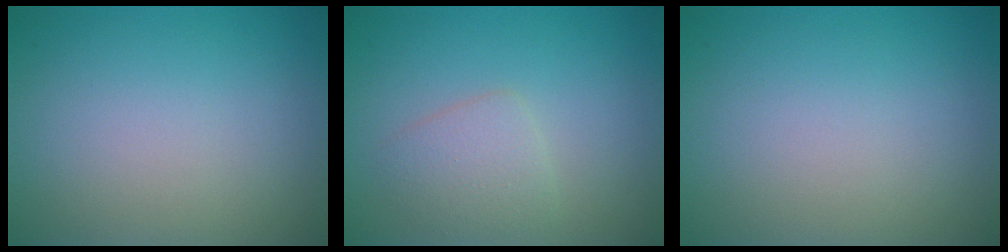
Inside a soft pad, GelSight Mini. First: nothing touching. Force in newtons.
{"total": 2.2, "press": 2.2, "slide": 0.1}
{"total": 0.0}